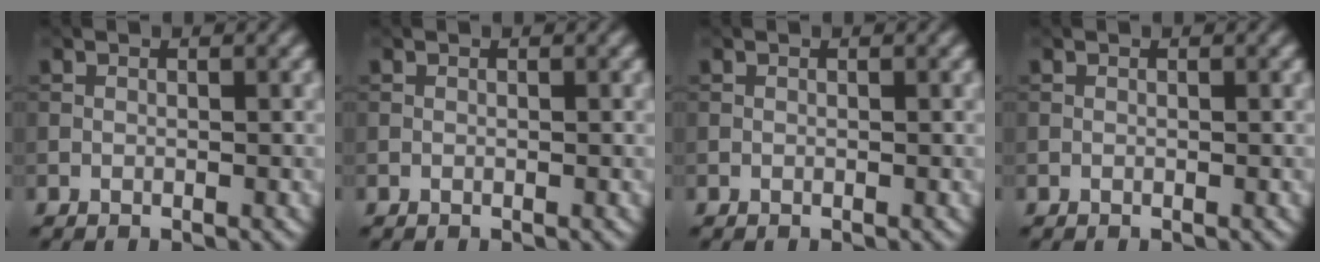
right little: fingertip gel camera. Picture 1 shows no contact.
{"total": 0.0}
{"total": 0.0}
{"total": 0.0}